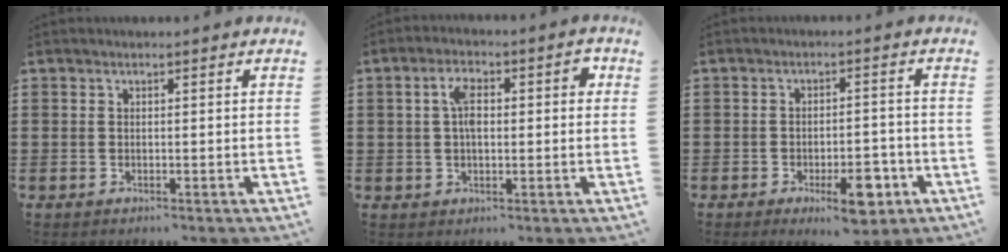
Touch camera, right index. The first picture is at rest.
{"total": 5.2, "force": [0.4, 2.6, 4.5], "torque": [-0.084, 0.011, 0.001]}
{"total": 6.3, "force": [-3.3, 2.2, 4.9], "torque": [-0.080, 0.002, -0.052]}